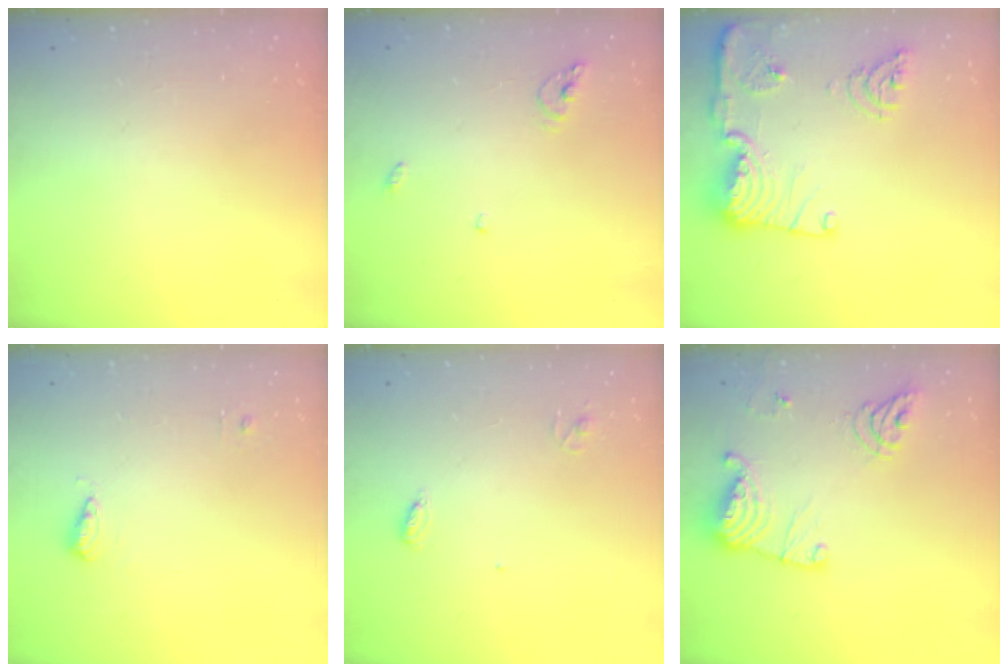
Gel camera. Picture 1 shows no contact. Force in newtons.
{"total": 5.8, "press": 5.8, "slide": 0.2}
{"total": 19.6, "press": 18.8, "slide": 5.6}
{"total": 5.8, "press": 5.7, "slide": 1.0}
{"total": 3.8, "press": 3.8, "slide": 0.3}
{"total": 14.9, "press": 14.9, "slide": 1.3}